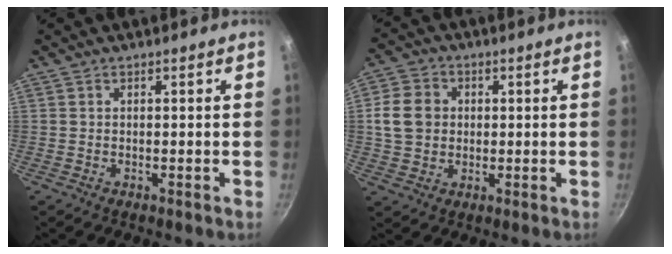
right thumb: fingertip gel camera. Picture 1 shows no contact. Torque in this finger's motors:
{"motor_torque": [-0.32, 0.54, 0.52, -0.08, 0.13]}